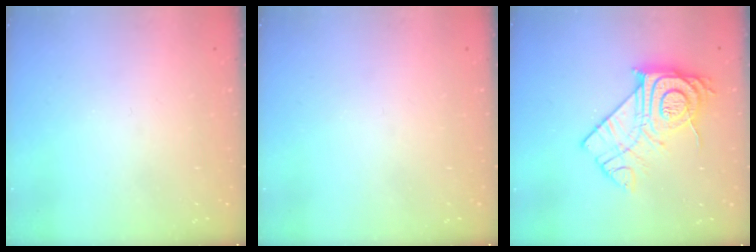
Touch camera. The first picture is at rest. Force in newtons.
{"total": 0.0}
{"total": 16.3, "press": 16.2, "slide": 1.2}